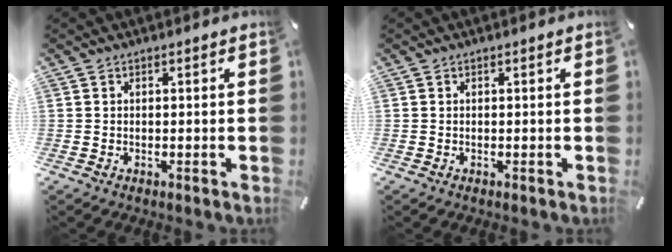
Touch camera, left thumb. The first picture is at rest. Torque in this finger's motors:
{"motor_torque": [0.00, 0.00, 0.00, -0.02, 0.00]}